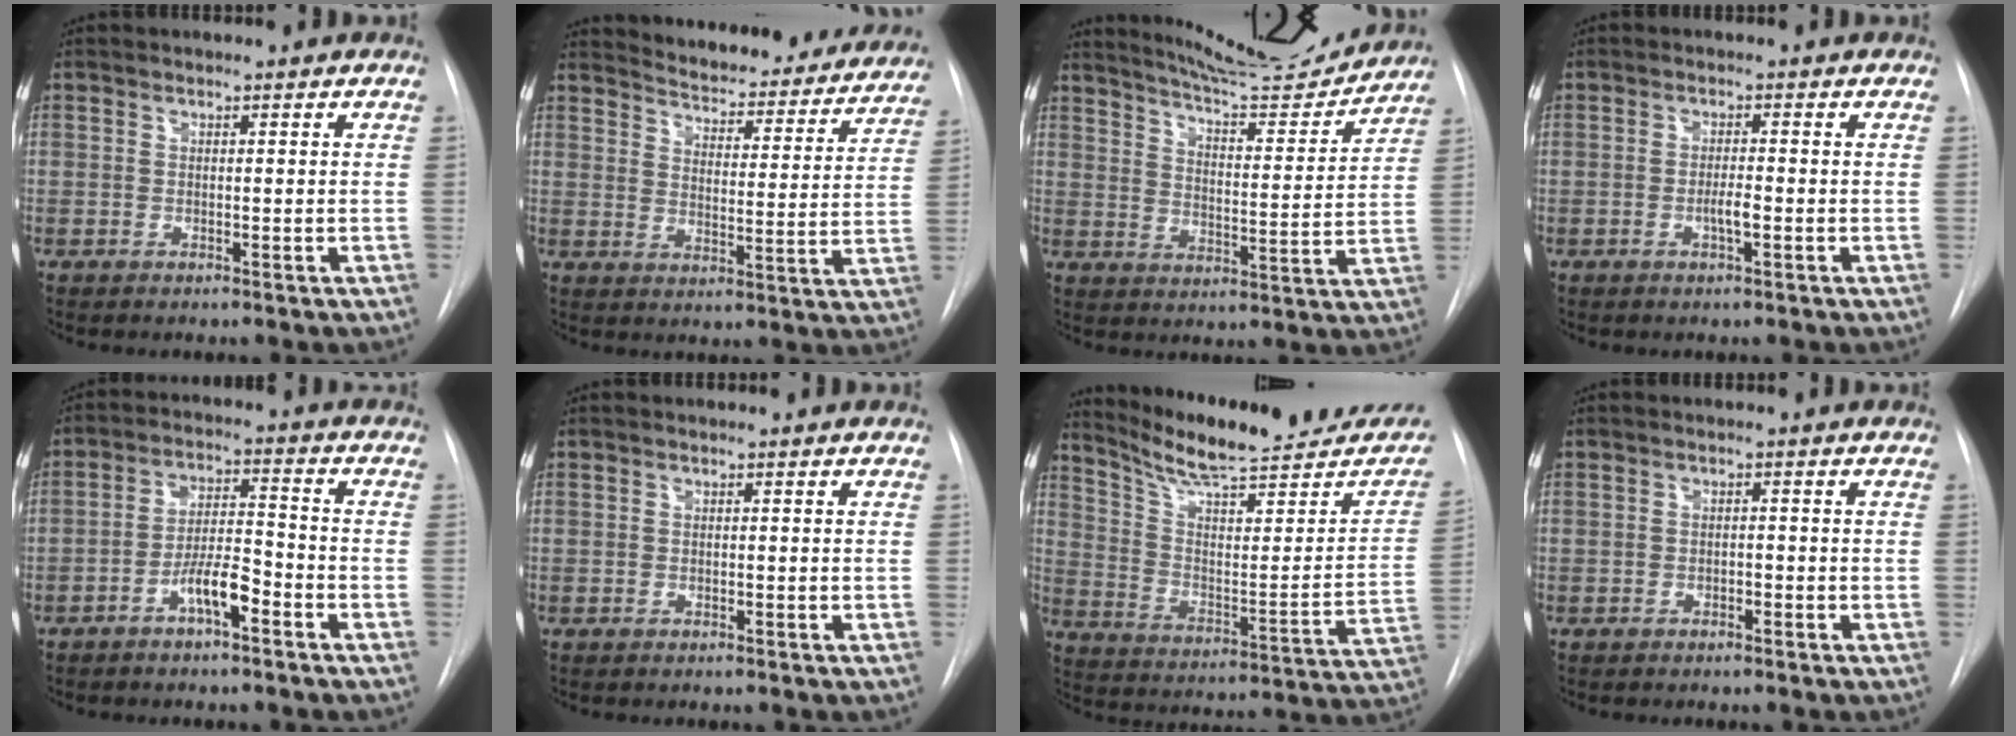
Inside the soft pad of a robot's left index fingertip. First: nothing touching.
{"total": 21.5, "force": [20.2, 4.4, 5.7], "torque": [-0.069, -0.062, 0.238]}
{"total": 13.9, "force": [13.4, 0.5, 3.9], "torque": [-0.063, -0.038, 0.185]}
{"total": 2.7, "force": [-2.2, -0.1, 1.5], "torque": [-0.029, -0.004, -0.036]}
{"total": 6.9, "force": [-5.1, 1.0, 4.5], "torque": [-0.089, 0.008, -0.086]}
{"total": 0.0}
{"total": 21.1, "force": [18.0, 3.1, 10.6], "torque": [-0.154, -0.046, 0.253]}
{"total": 2.1, "force": [-2.1, 0.0, 0.0], "torque": [0.000, -0.003, -0.033]}